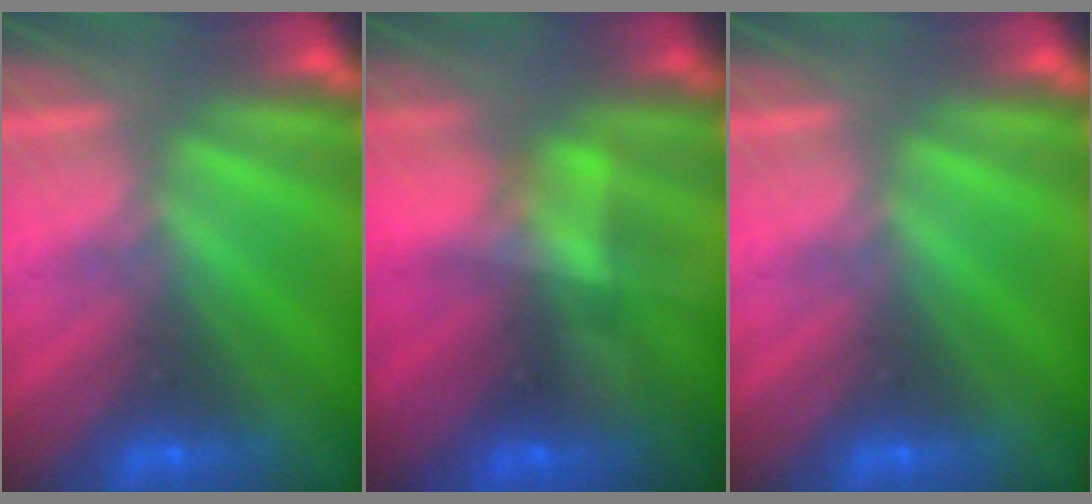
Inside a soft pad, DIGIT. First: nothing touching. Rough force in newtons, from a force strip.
{"total": 4.7}
{"total": 0.0}